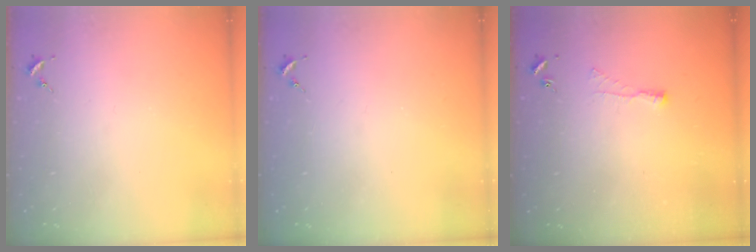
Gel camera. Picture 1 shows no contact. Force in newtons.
{"total": 0.8, "press": 0.8, "slide": 0.0}
{"total": 3.9, "press": 3.8, "slide": 0.7}